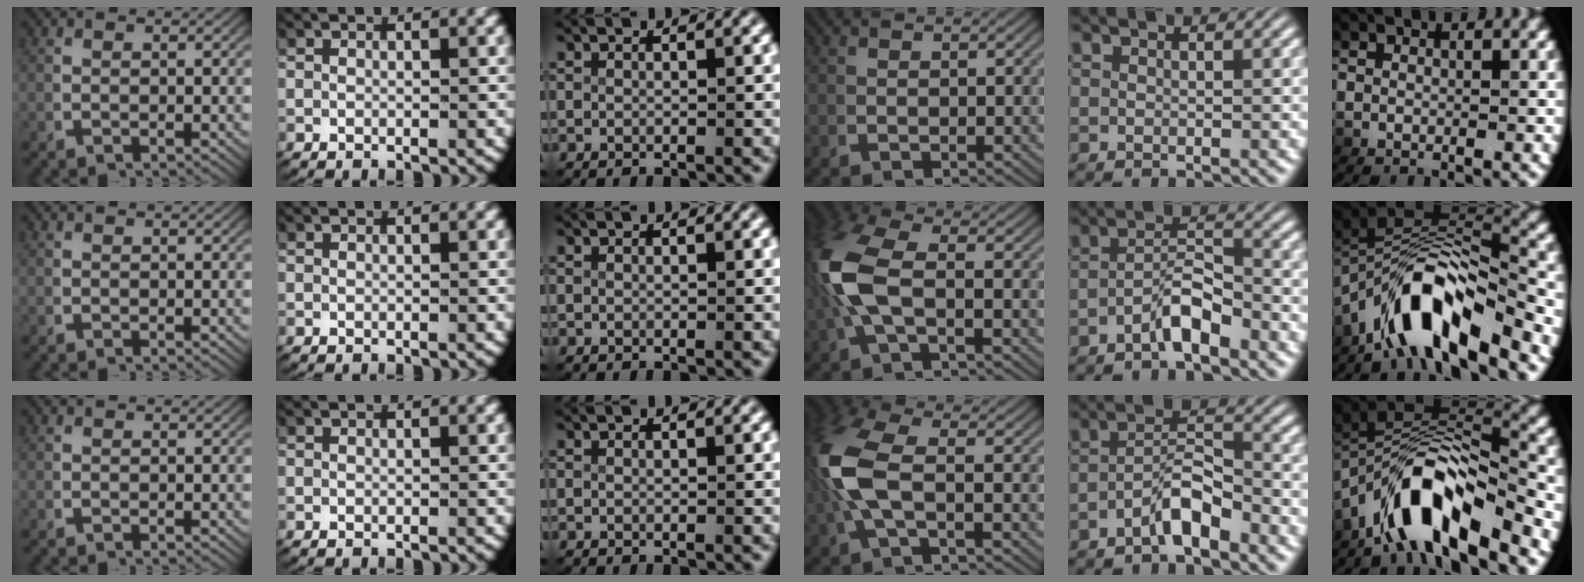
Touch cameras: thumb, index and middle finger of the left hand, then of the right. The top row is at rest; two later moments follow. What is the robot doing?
{"motion": "lift_and_place", "object": "fork"}